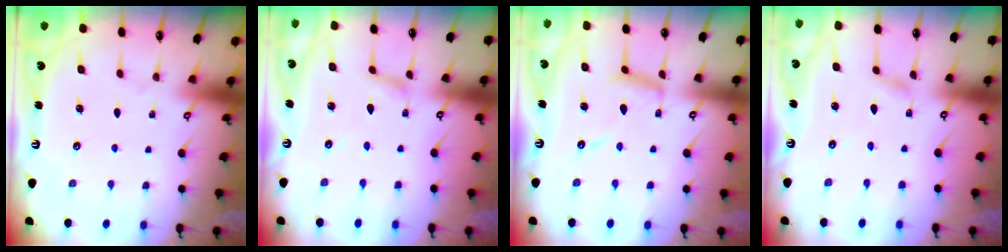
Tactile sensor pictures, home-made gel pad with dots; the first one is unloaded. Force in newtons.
{"total": 2.3, "press": 2.3, "slide": 0.1}
{"total": 9.6, "press": 9.6, "slide": 0.7}
{"total": 2.5, "press": 2.5, "slide": 0.2}